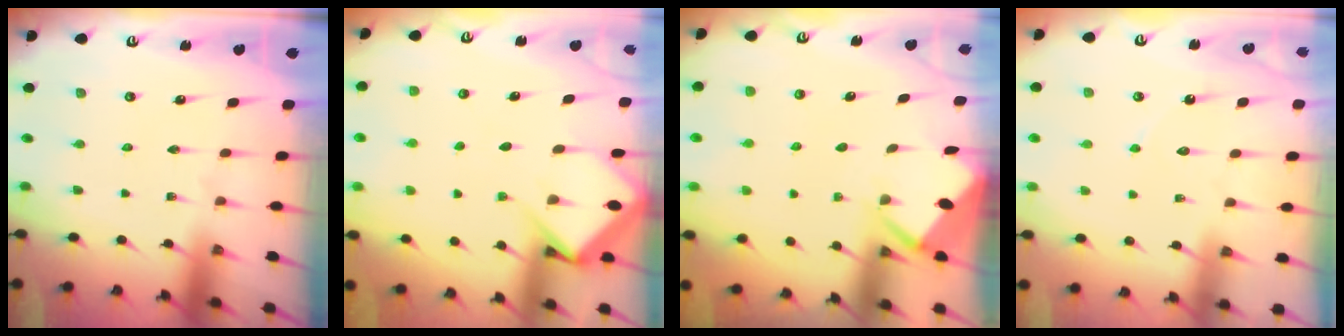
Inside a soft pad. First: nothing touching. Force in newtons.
{"total": 6.8, "press": 6.8, "slide": 0.6}
{"total": 2.6, "press": 2.6, "slide": 0.3}
{"total": 3.2, "press": 3.2, "slide": 0.2}